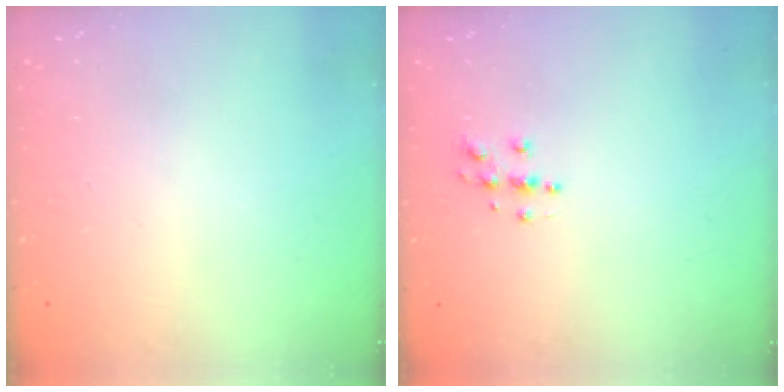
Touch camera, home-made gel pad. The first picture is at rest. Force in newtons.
{"total": 4.6, "press": 4.6, "slide": 0.5}